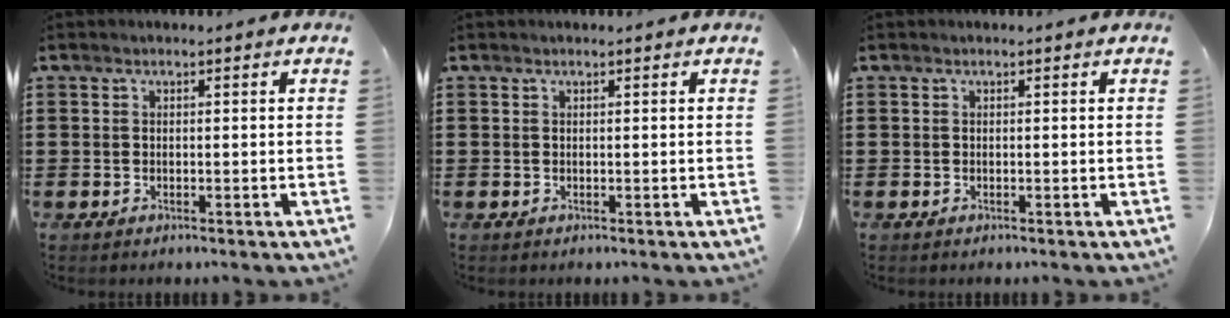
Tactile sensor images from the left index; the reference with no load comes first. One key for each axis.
{"total": 0.0}
{"total": 0.0}